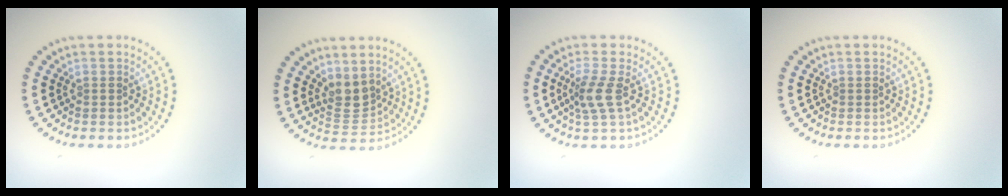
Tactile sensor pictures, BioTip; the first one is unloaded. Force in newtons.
{"total": 2.7, "press": 2.2, "slide": 1.6}
{"total": 2.4, "press": 1.9, "slide": 1.6}
{"total": 0.0}